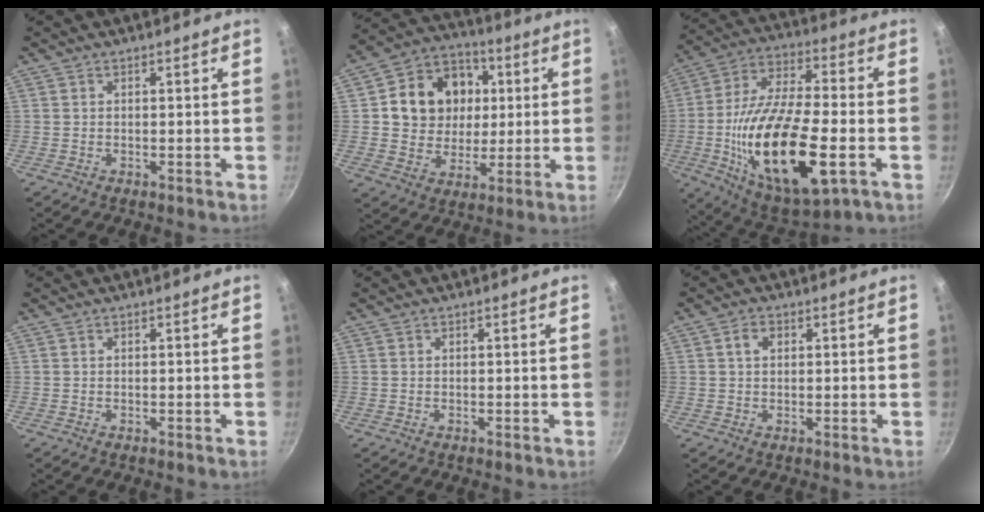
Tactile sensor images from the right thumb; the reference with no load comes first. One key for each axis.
{"total": 15.8, "fx": 2.7, "fy": 13.5, "fz": 7.8, "tx": -0.103, "ty": 0.014, "tz": 0.043}
{"total": 26.1, "fx": -6.1, "fy": 10.6, "fz": 23.1, "tx": -0.424, "ty": 0.016, "tz": -0.102}
{"total": 0.0}
{"total": 0.0}
{"total": 2.6, "fx": 0.7, "fy": 1.9, "fz": 1.6, "tx": -0.020, "ty": 0.004, "tz": 0.009}